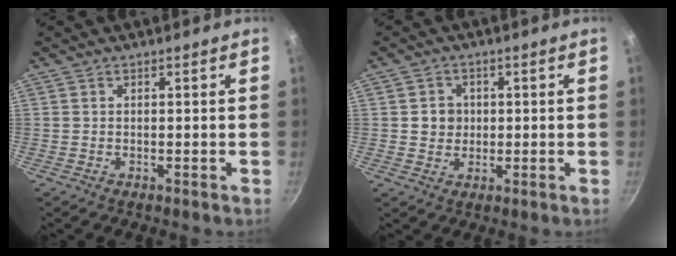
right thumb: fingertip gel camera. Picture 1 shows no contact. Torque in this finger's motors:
{"motor_torque": [0.22, 0.52, 0.49, -0.38, -0.02]}